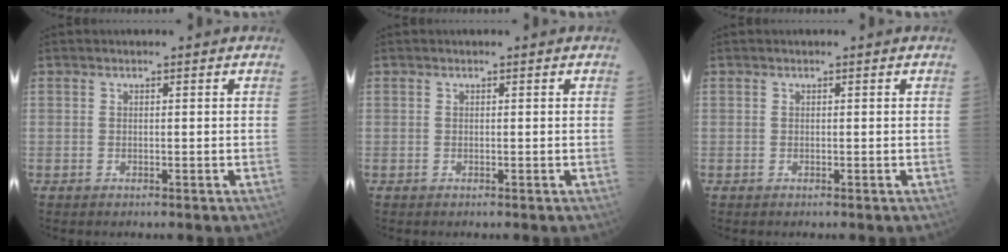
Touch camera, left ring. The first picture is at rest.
{"total": 0.0}
{"total": 0.0}